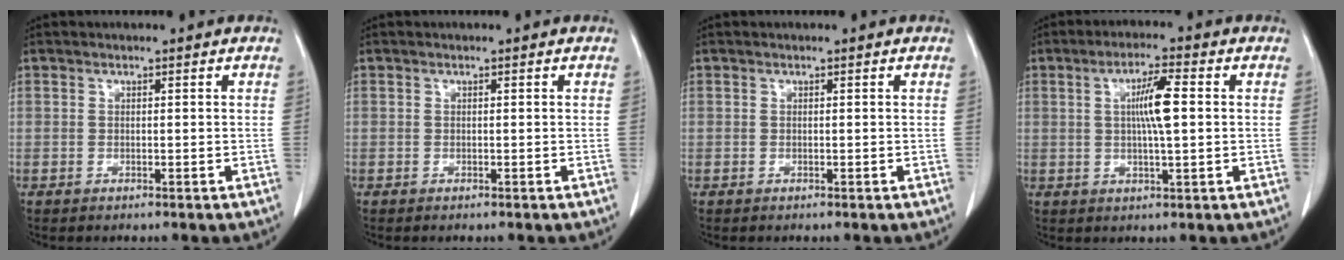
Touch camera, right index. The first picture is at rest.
{"total": 0.0}
{"total": 0.0}
{"total": 6.3, "force": [0.8, 0.5, 6.3], "torque": [-0.112, 0.002, 0.013]}